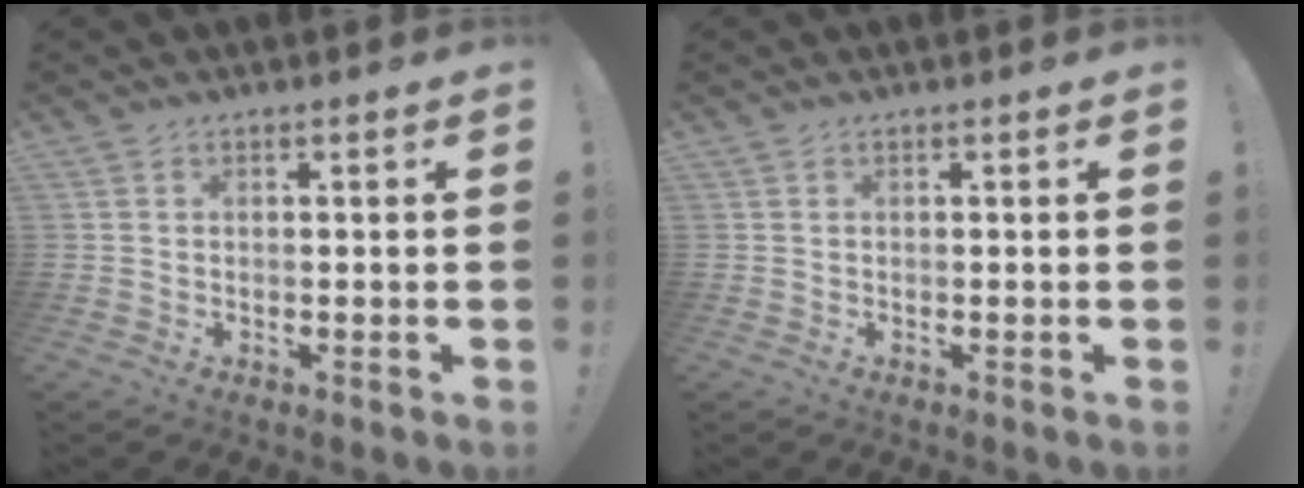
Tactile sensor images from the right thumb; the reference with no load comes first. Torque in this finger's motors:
{"motor_torque": [0.22, 0.32, 0.13, -0.34, 0.00]}